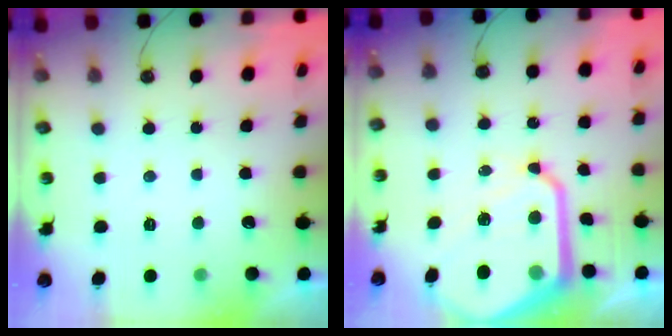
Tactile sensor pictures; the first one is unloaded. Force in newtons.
{"total": 17.6, "press": 17.5, "slide": 1.7}